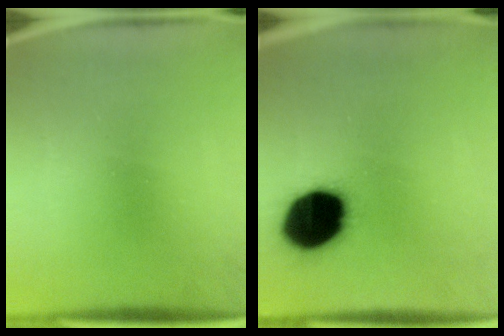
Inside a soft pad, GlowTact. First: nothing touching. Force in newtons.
{"total": 19.3}